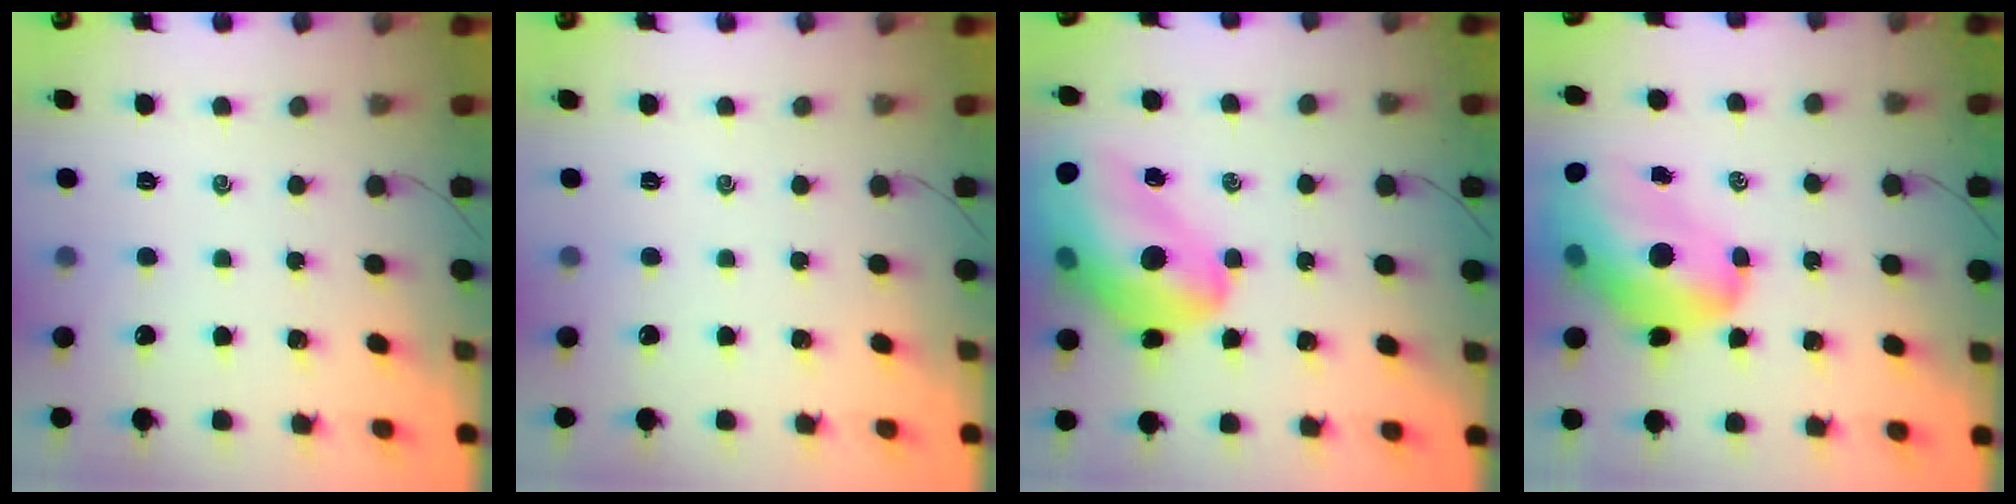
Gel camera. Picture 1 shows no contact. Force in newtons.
{"total": 0.0}
{"total": 24.0, "press": 23.4, "slide": 5.0}
{"total": 17.3, "press": 16.5, "slide": 4.9}